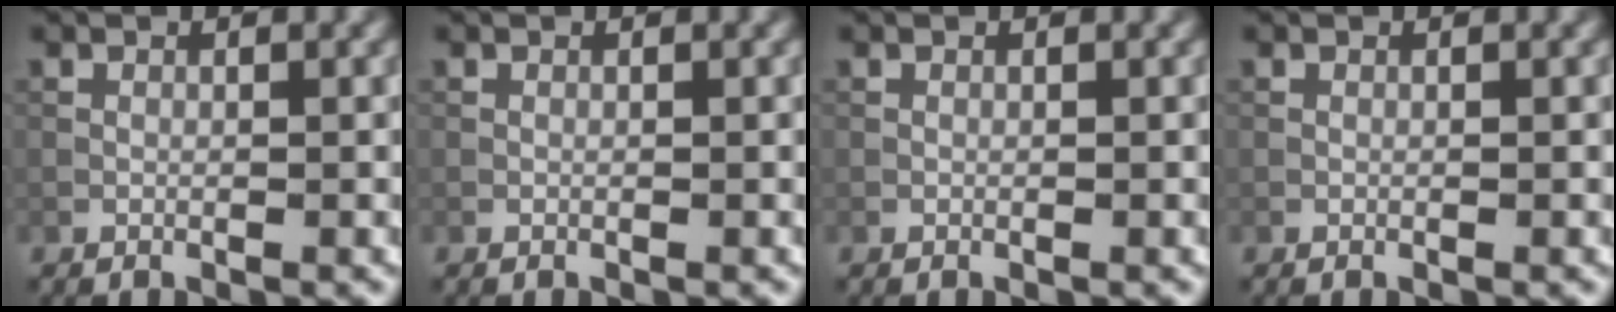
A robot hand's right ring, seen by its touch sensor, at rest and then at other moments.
{"total": 0.0}
{"total": 0.0}
{"total": 0.0}